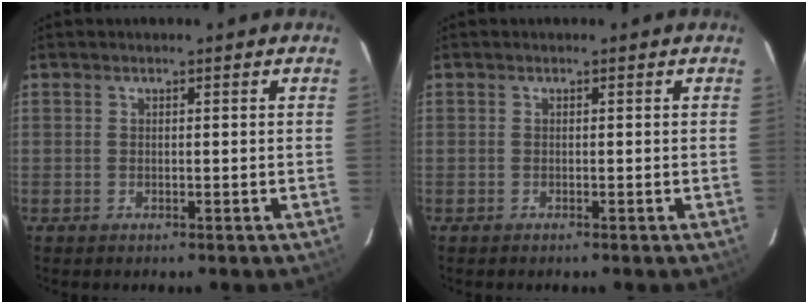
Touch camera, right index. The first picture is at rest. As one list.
[{"total": 0.0}]